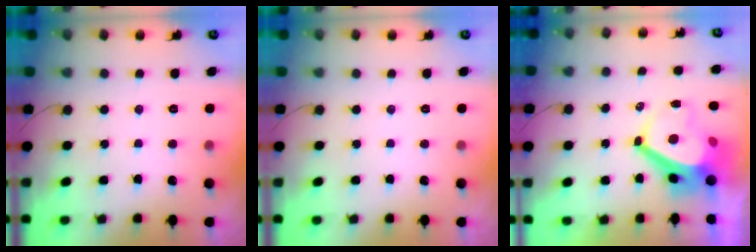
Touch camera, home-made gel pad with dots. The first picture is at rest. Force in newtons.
{"total": 0.0}
{"total": 7.3, "press": 7.3, "slide": 0.8}